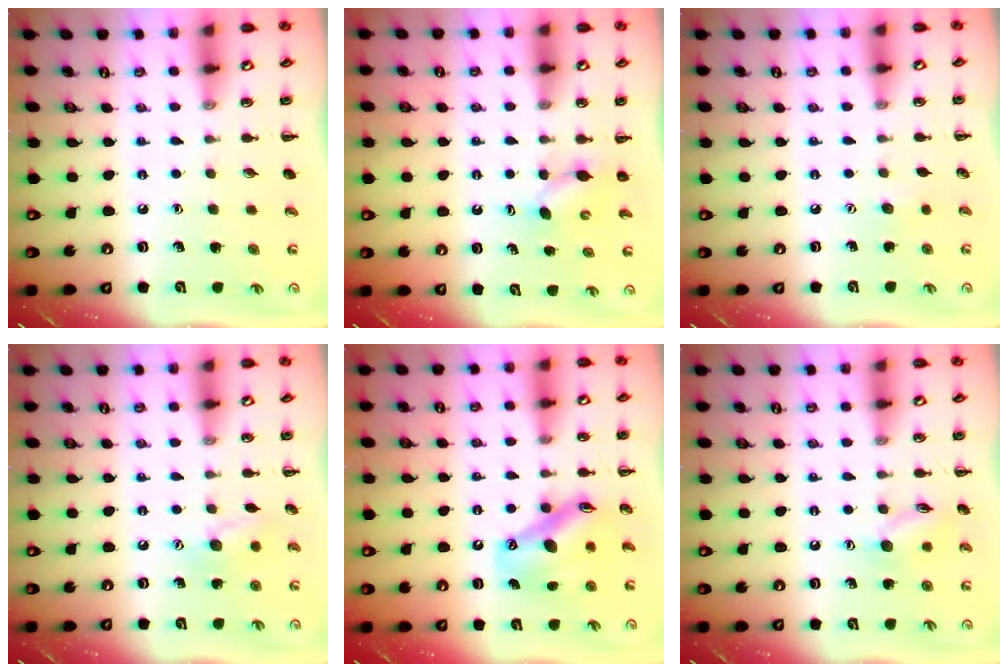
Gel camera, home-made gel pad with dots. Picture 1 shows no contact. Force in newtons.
{"total": 3.9, "press": 3.7, "slide": 1.2}
{"total": 3.1, "press": 3.0, "slide": 0.7}
{"total": 8.5, "press": 8.4, "slide": 1.1}
{"total": 12.1, "press": 11.7, "slide": 3.3}
{"total": 9.1, "press": 9.1, "slide": 0.7}